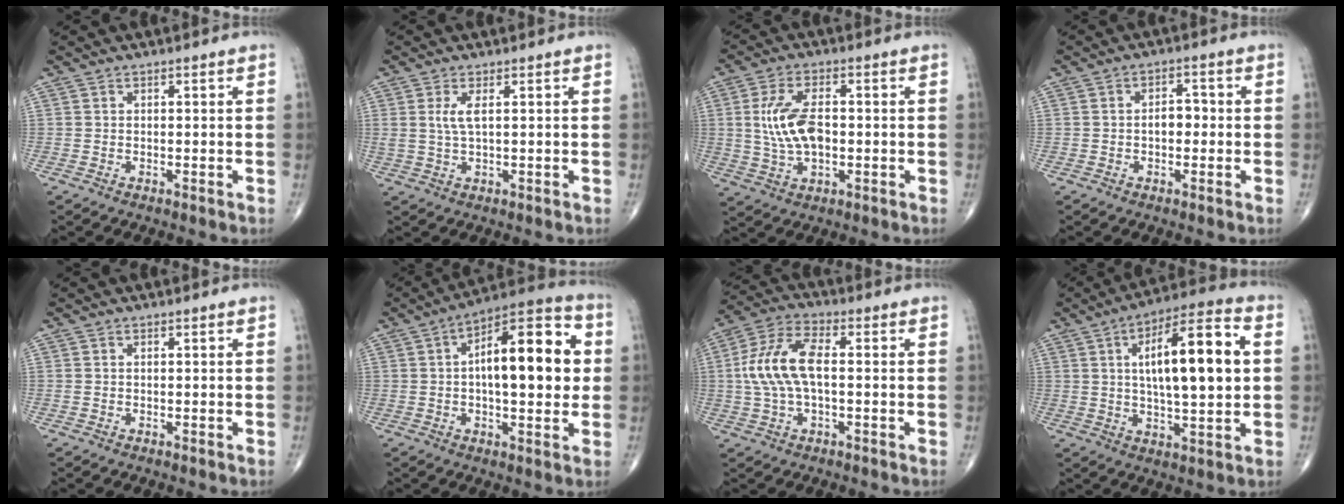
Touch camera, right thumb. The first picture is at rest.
{"total": 2.9, "force": [0.9, 0.7, 2.7], "torque": [-0.067, 0.001, 0.024]}
{"total": 9.7, "force": [0.2, 5.1, 8.3], "torque": [-0.165, 0.006, 0.008]}
{"total": 3.3, "force": [-0.4, 2.1, 2.5], "torque": [-0.027, 0.013, -0.011]}
{"total": 0.0}
{"total": 18.4, "force": [2.0, 7.5, 16.7], "torque": [-0.221, 0.028, 0.022]}
{"total": 11.5, "force": [0.3, 5.4, 10.1], "torque": [-0.219, 0.028, 0.003]}
{"total": 17.9, "force": [2.9, 5.4, 16.8], "torque": [-0.254, 0.017, 0.044]}